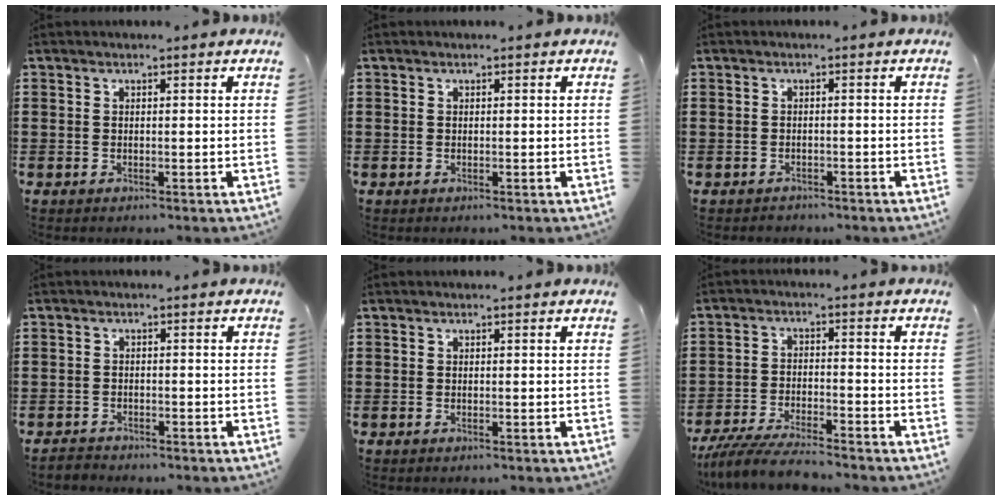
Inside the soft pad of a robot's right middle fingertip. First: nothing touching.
{"total": 0.0}
{"total": 1.0, "force": [-0.9, 0.5, -0.1], "torque": [0.000, 0.003, -0.021]}
{"total": 1.4, "force": [-1.3, 0.3, -0.1], "torque": [-0.002, 0.001, -0.030]}
{"total": 0.0}
{"total": 6.1, "force": [-5.7, 0.5, 2.3], "torque": [-0.061, -0.011, -0.113]}